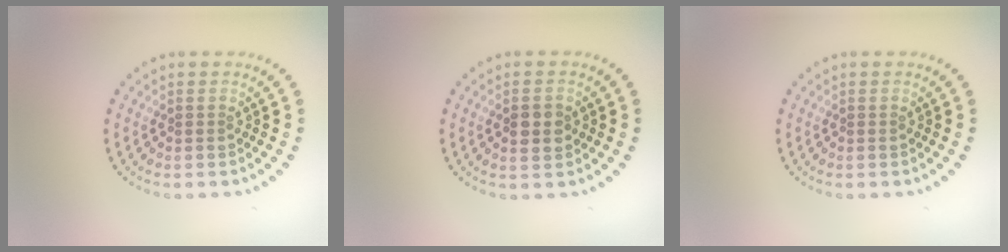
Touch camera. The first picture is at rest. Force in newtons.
{"total": 2.6, "press": 2.6, "slide": 0.2}
{"total": 0.0}